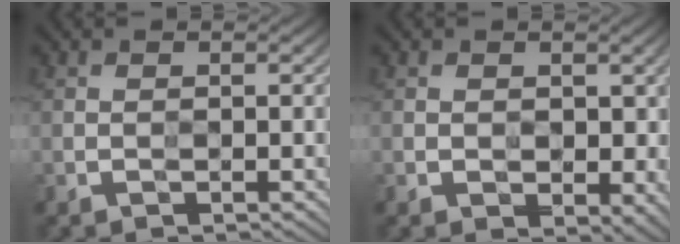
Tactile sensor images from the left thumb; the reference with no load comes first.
{"total": 2.5, "force": [0.5, 1.9, 1.6], "torque": [-0.028, -0.013, 0.011]}